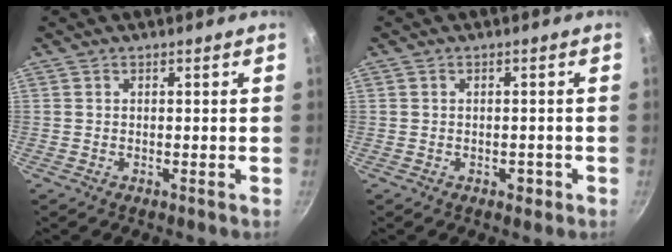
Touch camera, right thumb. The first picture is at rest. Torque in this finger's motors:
{"motor_torque": [-0.16, 0.01, -0.18, 0.15, -0.01]}